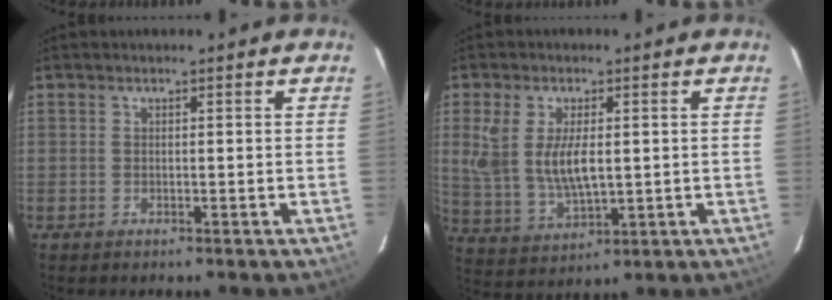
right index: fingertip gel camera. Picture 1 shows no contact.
{"total": 10.1, "force": [1.2, 4.9, 8.8], "torque": [-0.185, -0.006, 0.035]}